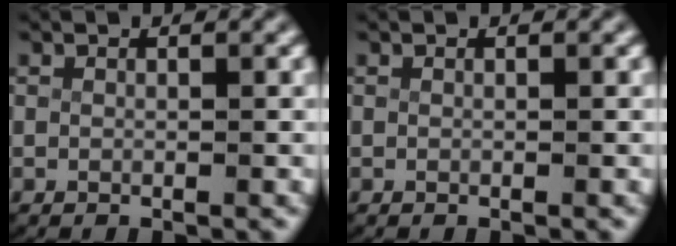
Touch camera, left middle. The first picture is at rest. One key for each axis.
{"total": 0.0}